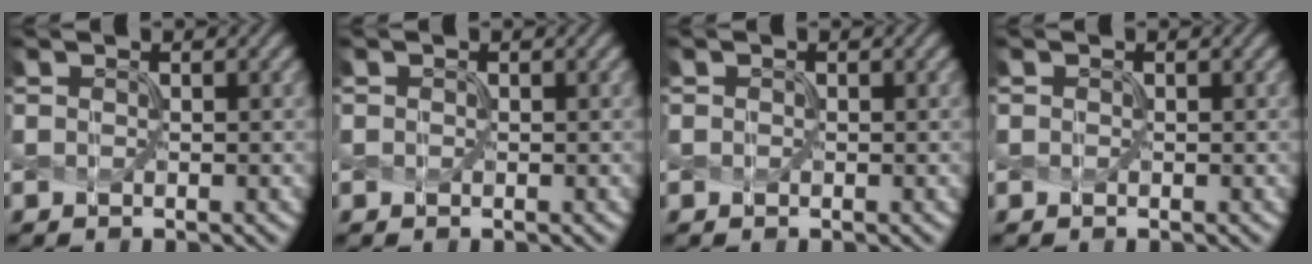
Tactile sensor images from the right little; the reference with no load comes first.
{"total": 0.0}
{"total": 0.0}
{"total": 0.0}